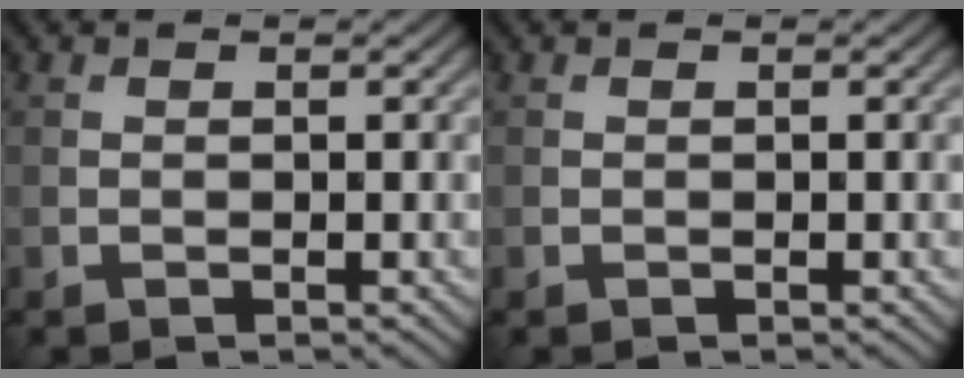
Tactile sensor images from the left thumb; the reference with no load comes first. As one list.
[{"total": 0.0}]